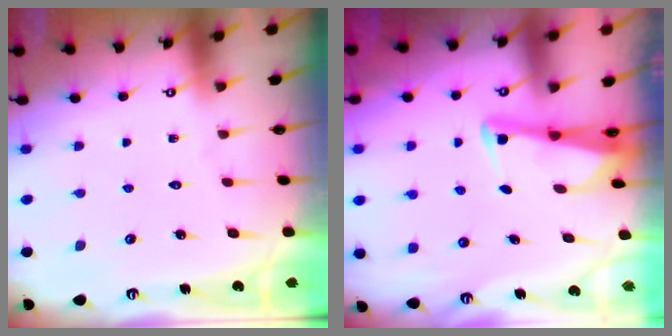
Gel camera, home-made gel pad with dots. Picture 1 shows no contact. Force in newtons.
{"total": 2.7, "press": 2.7, "slide": 0.3}